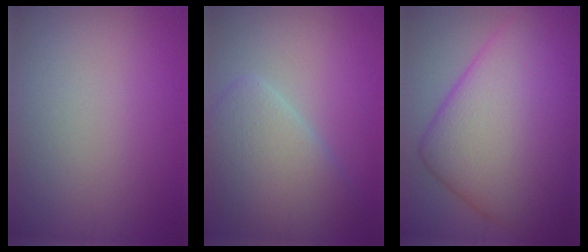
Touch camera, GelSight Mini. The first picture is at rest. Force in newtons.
{"total": 5.5, "press": 5.5, "slide": 0.3}
{"total": 15.2, "press": 15.2, "slide": 0.1}